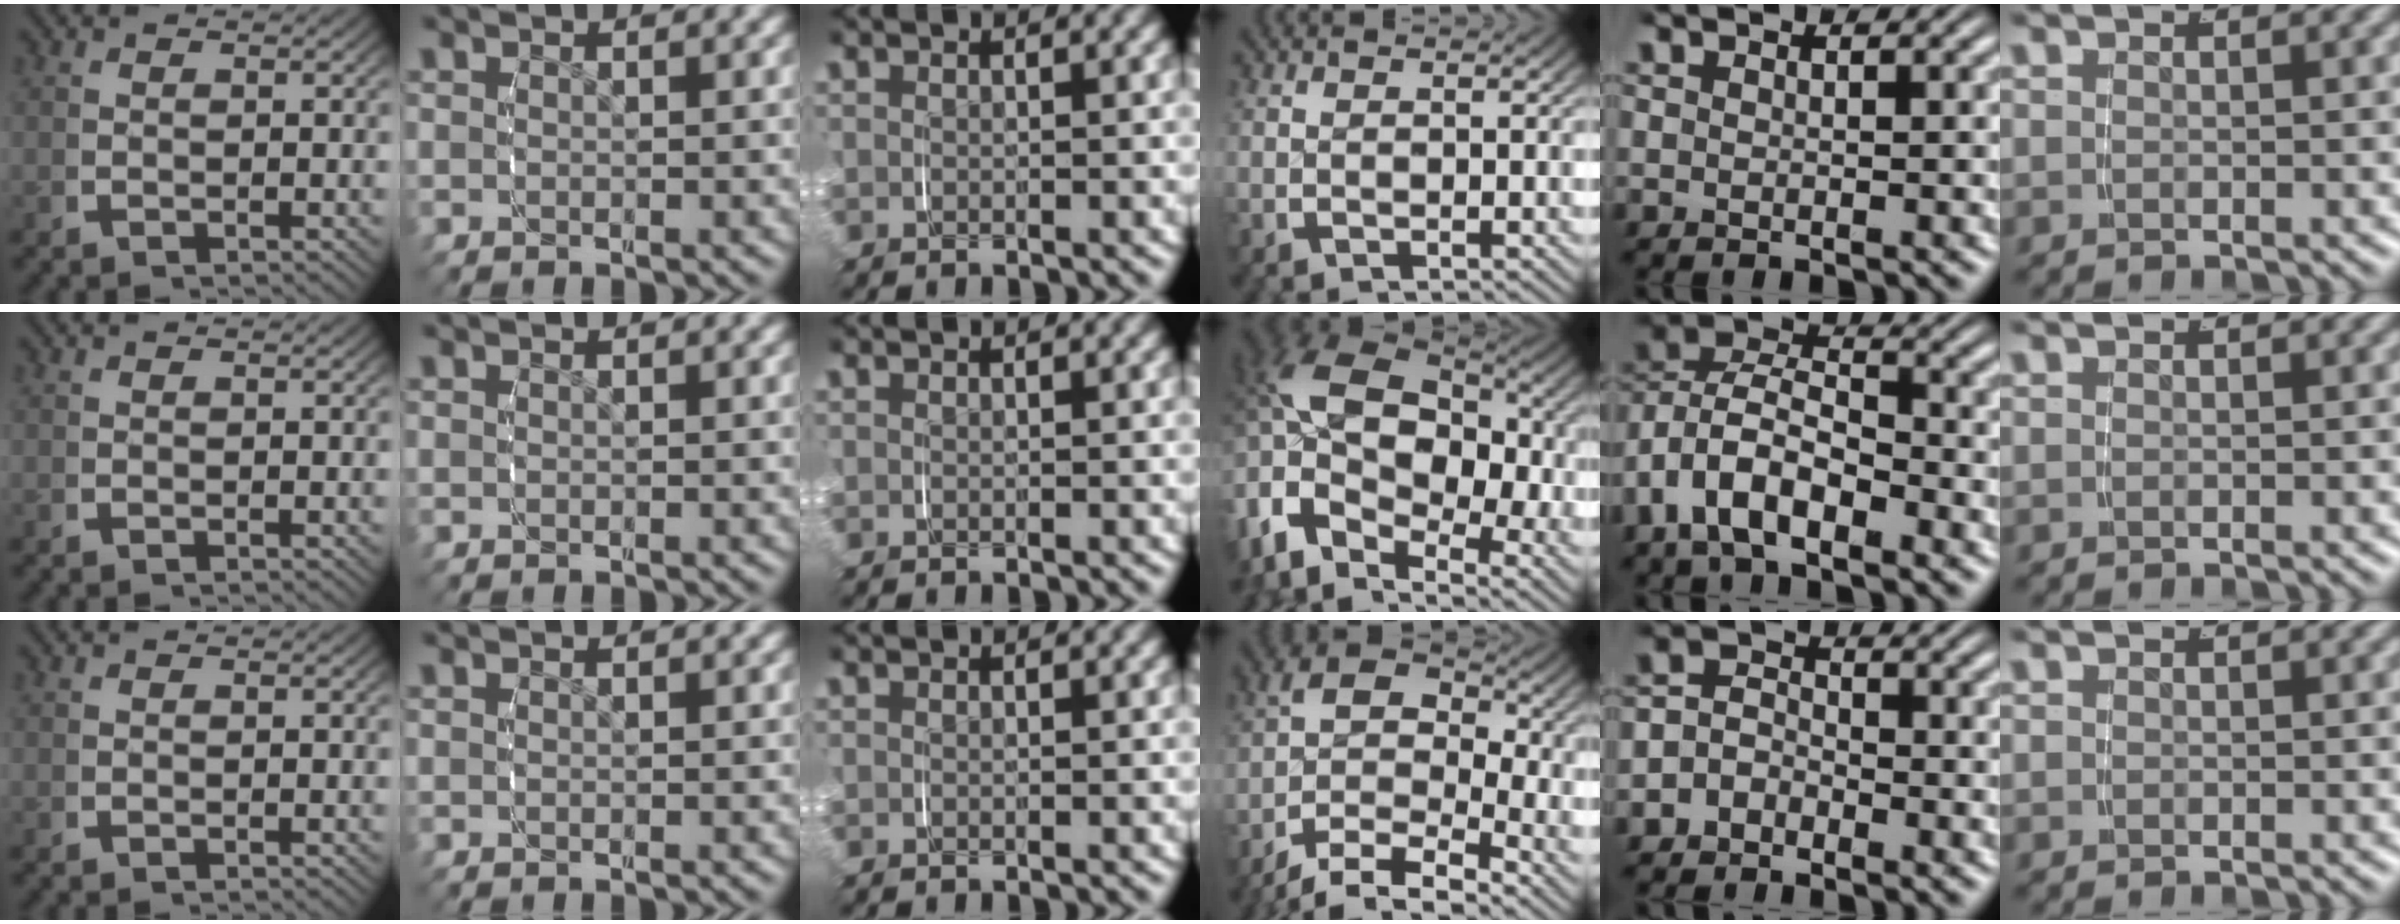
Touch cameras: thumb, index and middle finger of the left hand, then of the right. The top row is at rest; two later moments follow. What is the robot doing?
{"motion": "grasp_and_lifting", "object": "jacket"}